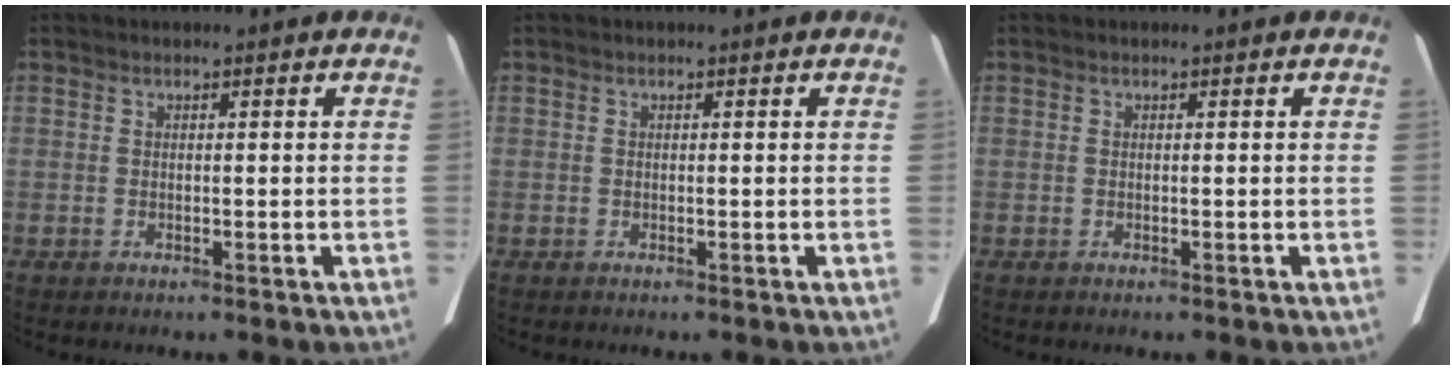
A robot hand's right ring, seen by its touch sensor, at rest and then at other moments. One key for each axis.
{"total": 0.0}
{"total": 0.0}